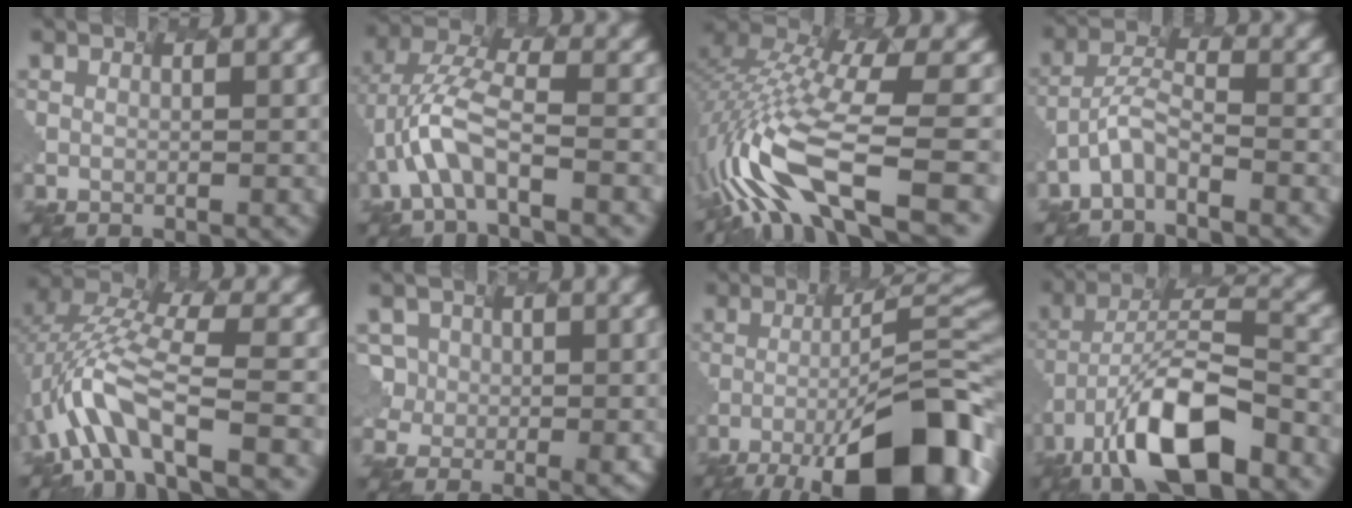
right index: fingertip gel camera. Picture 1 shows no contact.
{"total": 5.1, "force": [-3.8, 0.5, 3.4], "torque": [-0.100, 0.010, -0.046]}
{"total": 11.5, "force": [-5.0, 3.7, 9.8], "torque": [-0.236, 0.003, -0.046]}
{"total": 4.0, "force": [-3.9, -0.3, 0.7], "torque": [-0.040, 0.006, -0.047]}
{"total": 7.9, "force": [-4.9, 1.7, 6.0], "torque": [-0.139, 0.018, -0.065]}
{"total": 1.3, "force": [-0.3, 1.2, 0.2], "torque": [-0.028, -0.014, 0.032]}
{"total": 14.9, "force": [-7.6, 3.9, 12.2], "torque": [-0.161, -0.006, -0.094]}
{"total": 11.9, "force": [-8.9, 2.6, 7.5], "torque": [-0.151, 0.005, -0.125]}